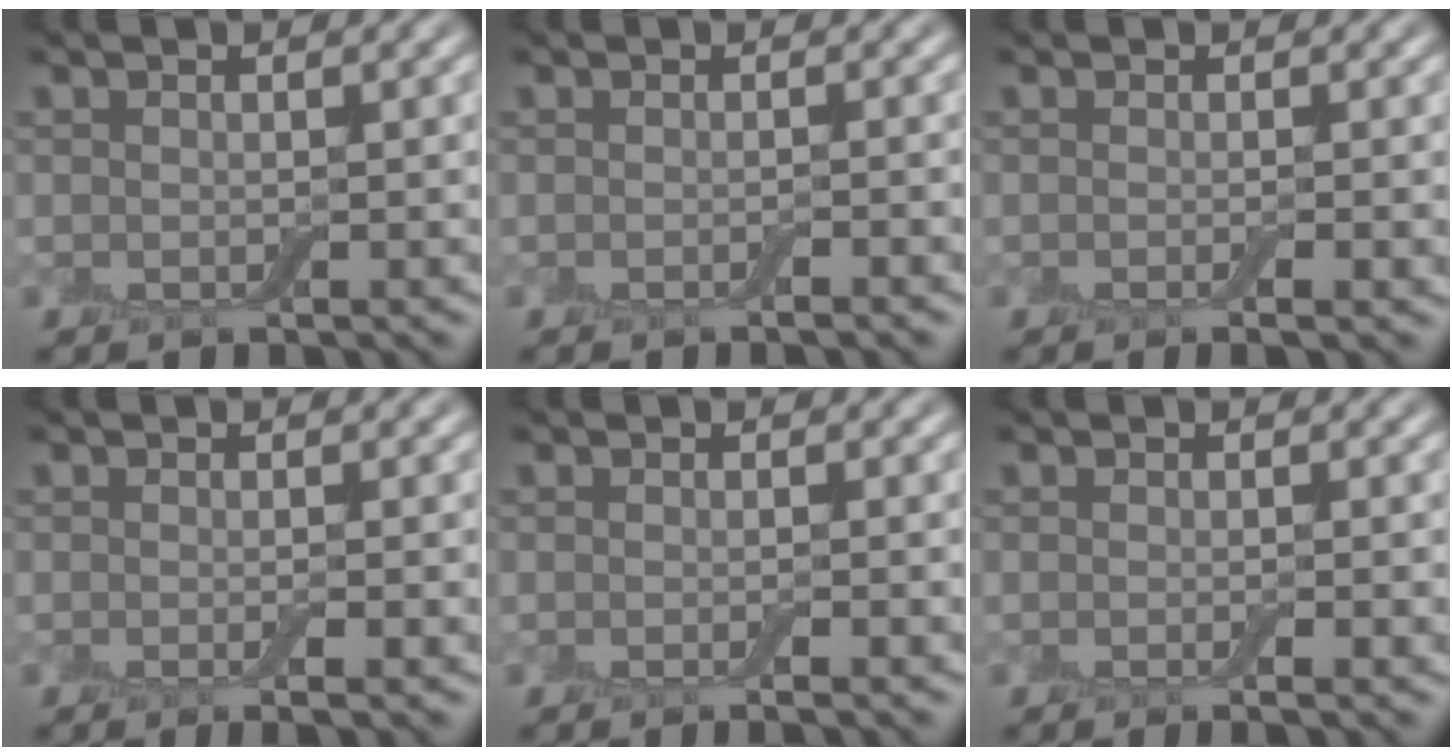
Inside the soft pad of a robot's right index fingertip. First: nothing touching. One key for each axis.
{"total": 1.1, "fx": -0.6, "fy": 0.1, "fz": 1.0, "tx": -0.011, "ty": -0.002, "tz": -0.010}
{"total": 2.1, "fx": -0.5, "fy": 0.5, "fz": 2.0, "tx": -0.023, "ty": -0.004, "tz": -0.009}
{"total": 2.2, "fx": -0.5, "fy": 0.5, "fz": 2.1, "tx": -0.024, "ty": -0.005, "tz": -0.007}
{"total": 1.5, "fx": -0.5, "fy": 0.3, "fz": 1.4, "tx": -0.016, "ty": -0.004, "tz": -0.008}
{"total": 2.0, "fx": -0.5, "fy": 0.5, "fz": 1.9, "tx": -0.021, "ty": -0.004, "tz": -0.007}